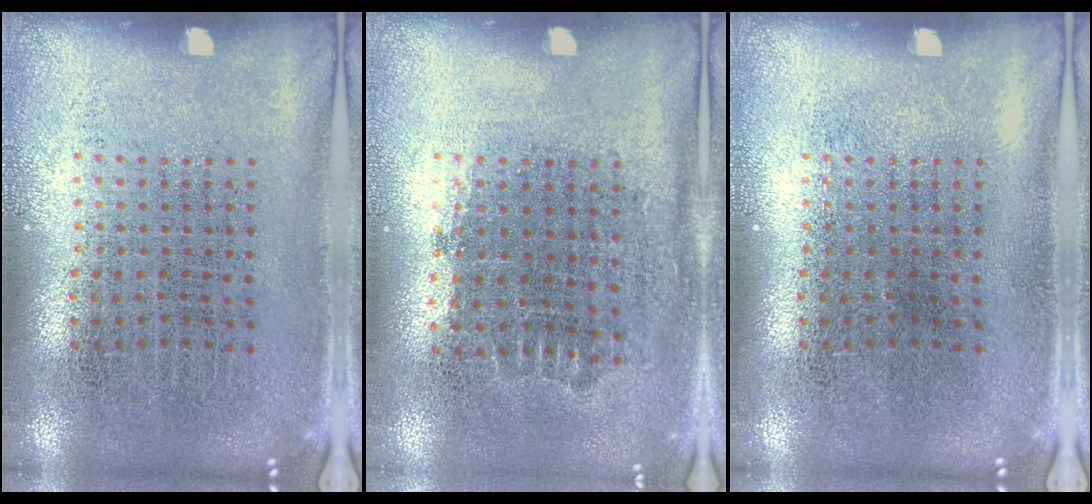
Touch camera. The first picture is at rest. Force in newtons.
{"total": 0.7, "press": 0.6, "slide": 0.3}
{"total": 0.0}